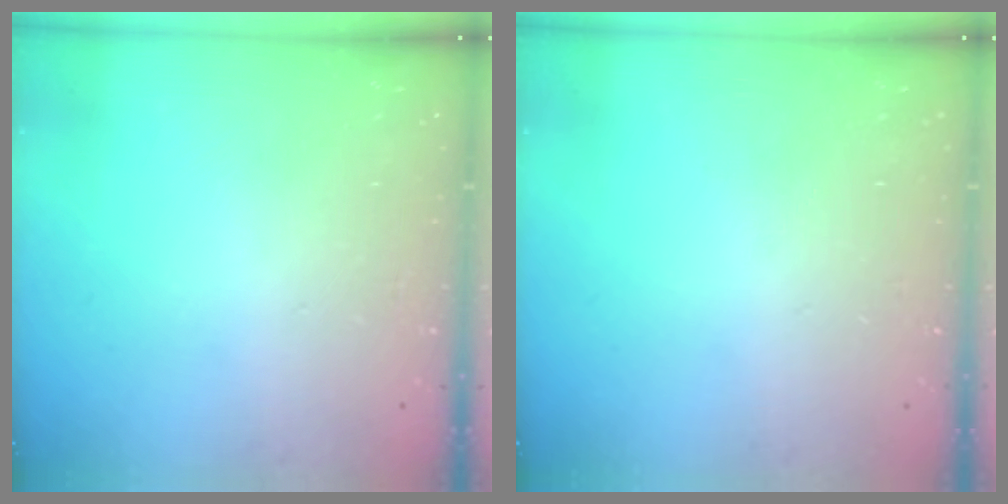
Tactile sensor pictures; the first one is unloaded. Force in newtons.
{"total": 0.0}